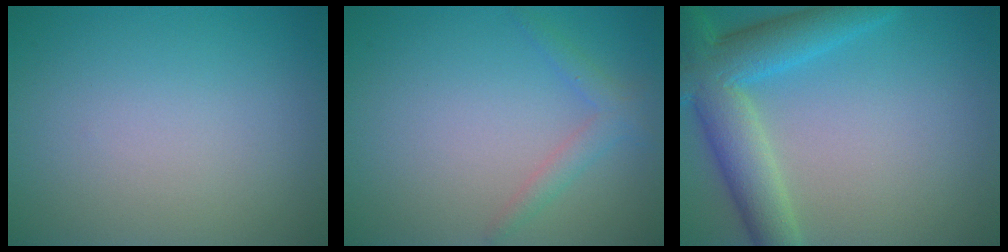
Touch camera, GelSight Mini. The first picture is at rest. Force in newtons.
{"total": 1.8, "press": 1.8, "slide": 0.1}
{"total": 7.3, "press": 7.2, "slide": 0.3}